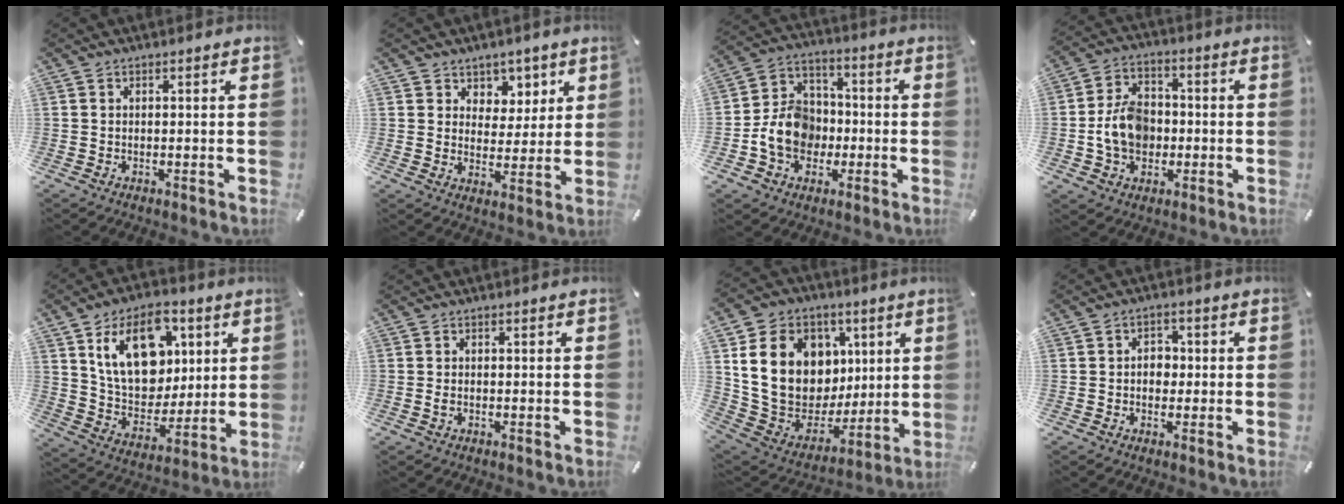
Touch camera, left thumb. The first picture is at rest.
{"total": 6.6, "force": [3.6, 5.5, 0.3], "torque": [0.003, -0.031, 0.063]}
{"total": 12.1, "force": [-2.8, 10.3, 5.6], "torque": [-0.112, 0.023, -0.050]}
{"total": 9.9, "force": [-1.4, 8.0, 5.7], "torque": [-0.115, 0.014, -0.026]}
{"total": 18.0, "force": [7.0, 12.9, 10.4], "torque": [-0.174, -0.017, 0.130]}
{"total": 1.2, "force": [-0.4, 0.8, 0.9], "torque": [-0.018, 0.001, -0.007]}
{"total": 21.5, "force": [6.0, 17.3, 11.2], "torque": [-0.202, -0.025, 0.131]}
{"total": 4.3, "force": [-0.7, 3.5, 2.4], "torque": [-0.032, 0.005, -0.017]}